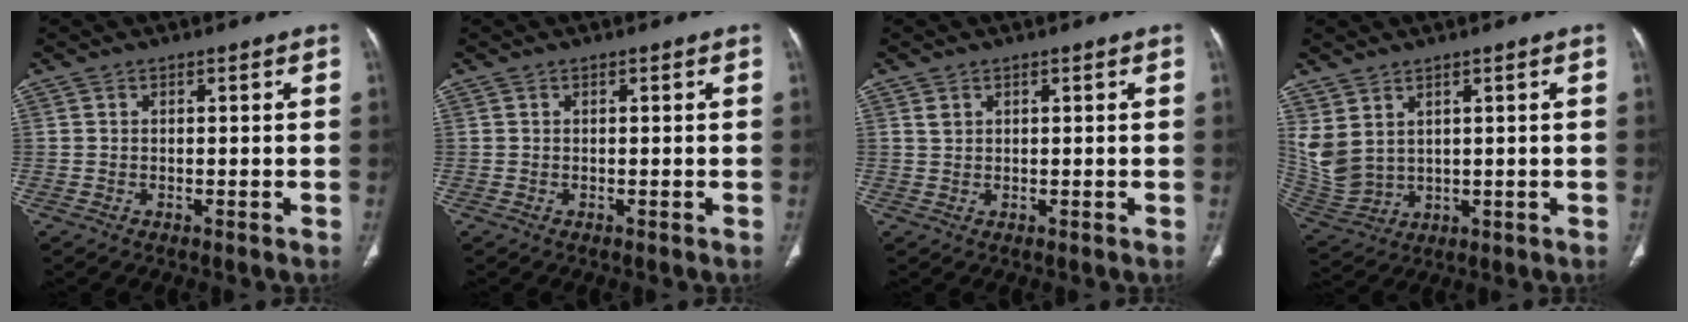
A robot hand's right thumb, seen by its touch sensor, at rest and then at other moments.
{"total": 0.0}
{"total": 1.1, "force": [0.7, 0.8, 0.4], "torque": [-0.003, 0.003, 0.017]}
{"total": 8.6, "force": [3.6, 5.4, 5.6], "torque": [-0.119, -0.014, 0.095]}